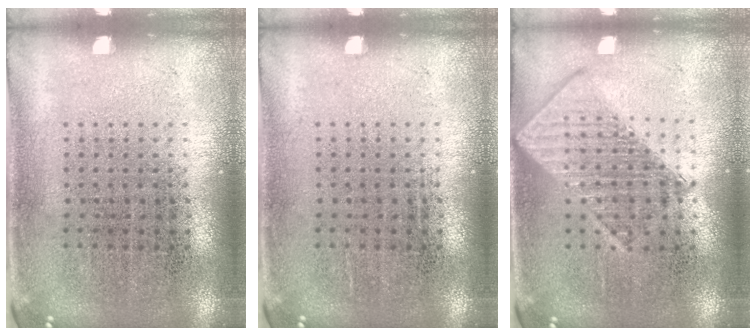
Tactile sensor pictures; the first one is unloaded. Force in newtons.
{"total": 0.0}
{"total": 1.6, "press": 1.6, "slide": 0.2}